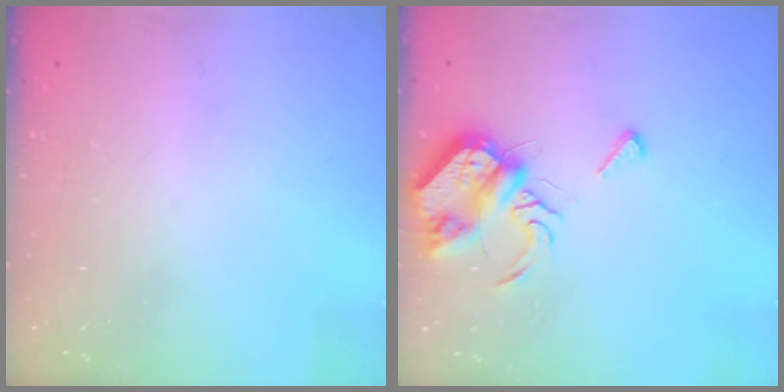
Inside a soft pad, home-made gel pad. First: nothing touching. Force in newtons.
{"total": 7.8, "press": 7.8, "slide": 0.5}